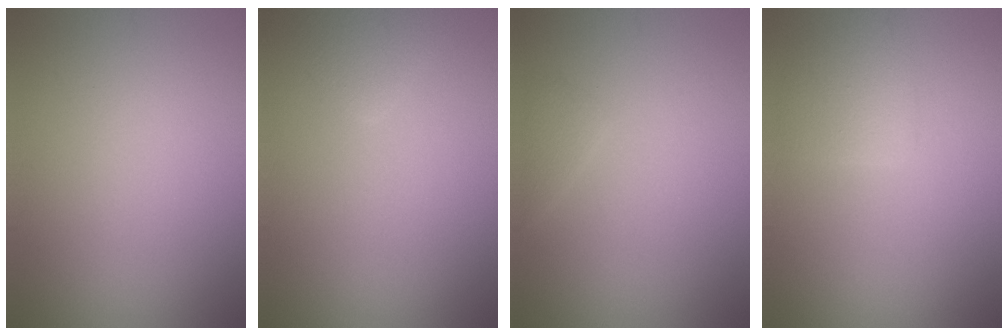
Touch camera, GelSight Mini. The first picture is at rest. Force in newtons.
{"total": 1.5, "press": 1.5, "slide": 0.0}
{"total": 1.0, "press": 1.0, "slide": 0.1}
{"total": 2.6, "press": 2.6, "slide": 0.1}